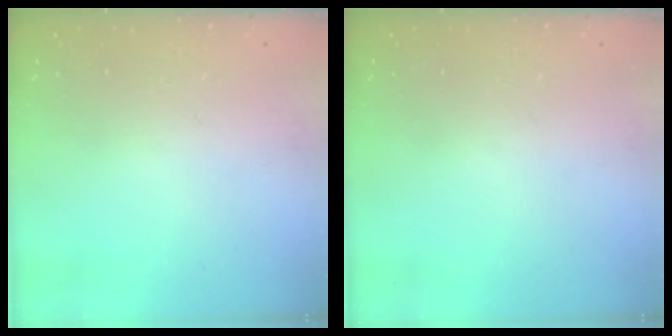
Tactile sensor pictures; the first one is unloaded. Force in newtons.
{"total": 0.0}